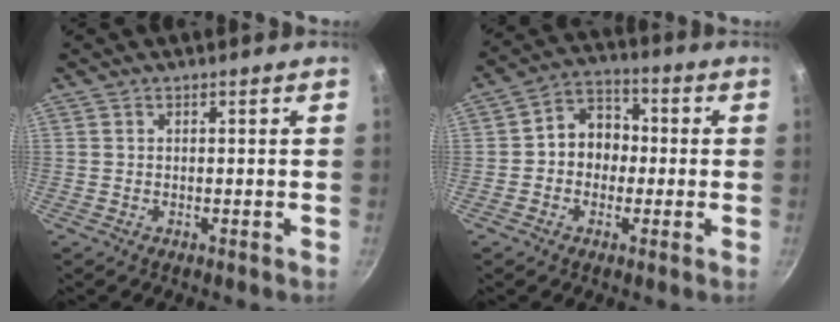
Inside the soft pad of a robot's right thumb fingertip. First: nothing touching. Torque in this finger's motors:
{"motor_torque": [-0.04, 0.27, 0.09, 0.05, 0.05]}